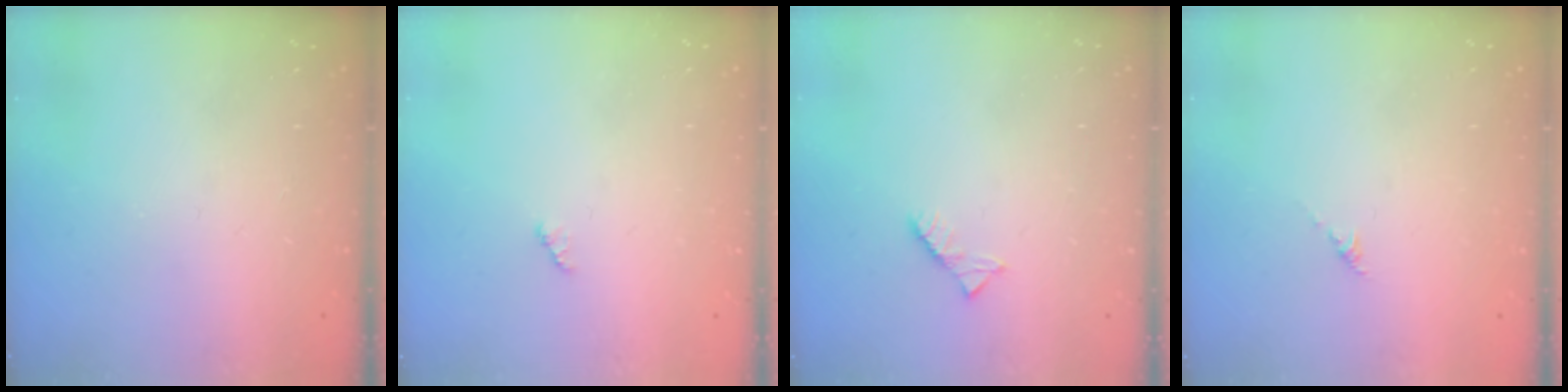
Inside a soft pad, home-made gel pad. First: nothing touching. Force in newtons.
{"total": 1.3, "press": 1.3, "slide": 0.2}
{"total": 2.6, "press": 2.6, "slide": 0.4}
{"total": 0.0}